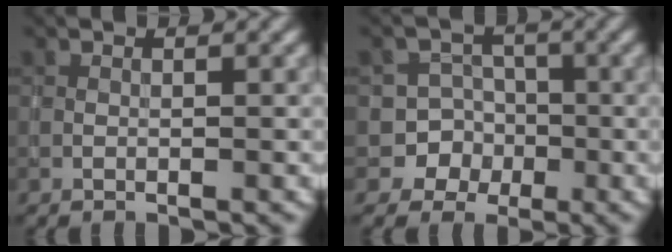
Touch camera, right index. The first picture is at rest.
{"total": 6.2, "force": [-2.4, 5.7, 0.0], "torque": [0.023, 0.003, -0.057]}